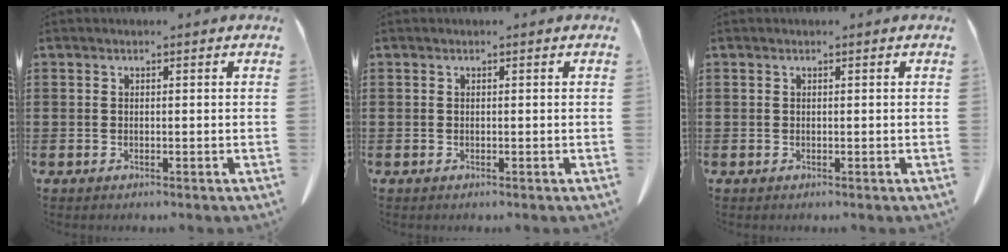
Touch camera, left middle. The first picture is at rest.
{"total": 0.0}
{"total": 0.0}